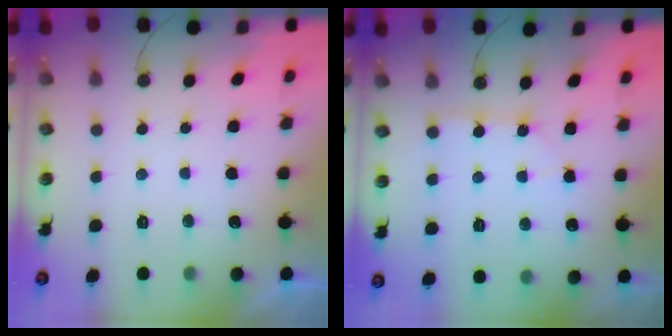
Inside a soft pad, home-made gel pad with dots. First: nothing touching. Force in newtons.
{"total": 4.1, "press": 4.0, "slide": 0.4}